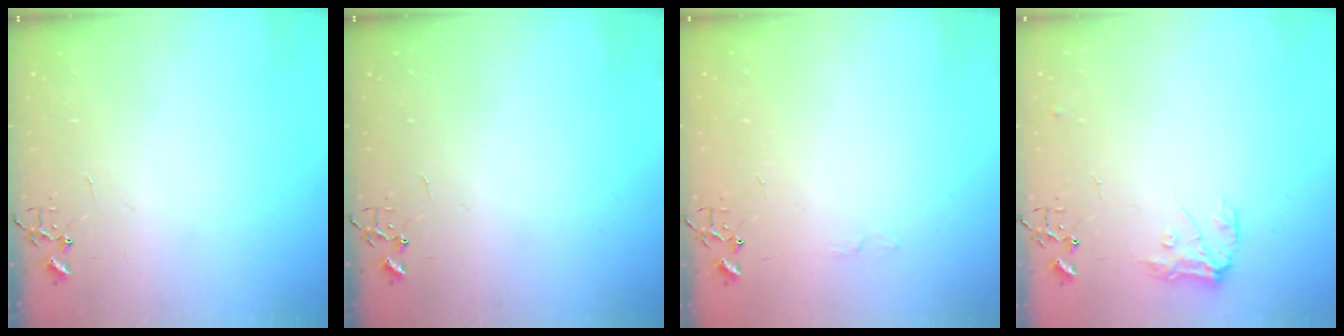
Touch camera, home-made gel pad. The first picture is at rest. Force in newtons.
{"total": 0.0}
{"total": 3.3, "press": 3.2, "slide": 0.5}
{"total": 9.8, "press": 9.8, "slide": 0.6}